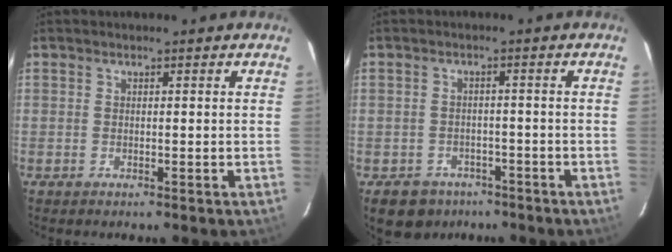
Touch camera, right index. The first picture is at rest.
{"total": 8.0, "force": [-5.1, 5.7, 2.1], "torque": [-0.056, 0.019, -0.063]}